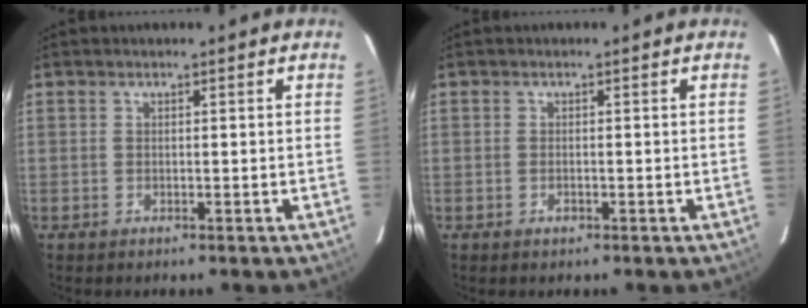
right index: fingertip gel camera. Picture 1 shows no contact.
{"total": 1.0, "force": [-0.5, 0.6, 0.6], "torque": [-0.011, 0.000, -0.007]}